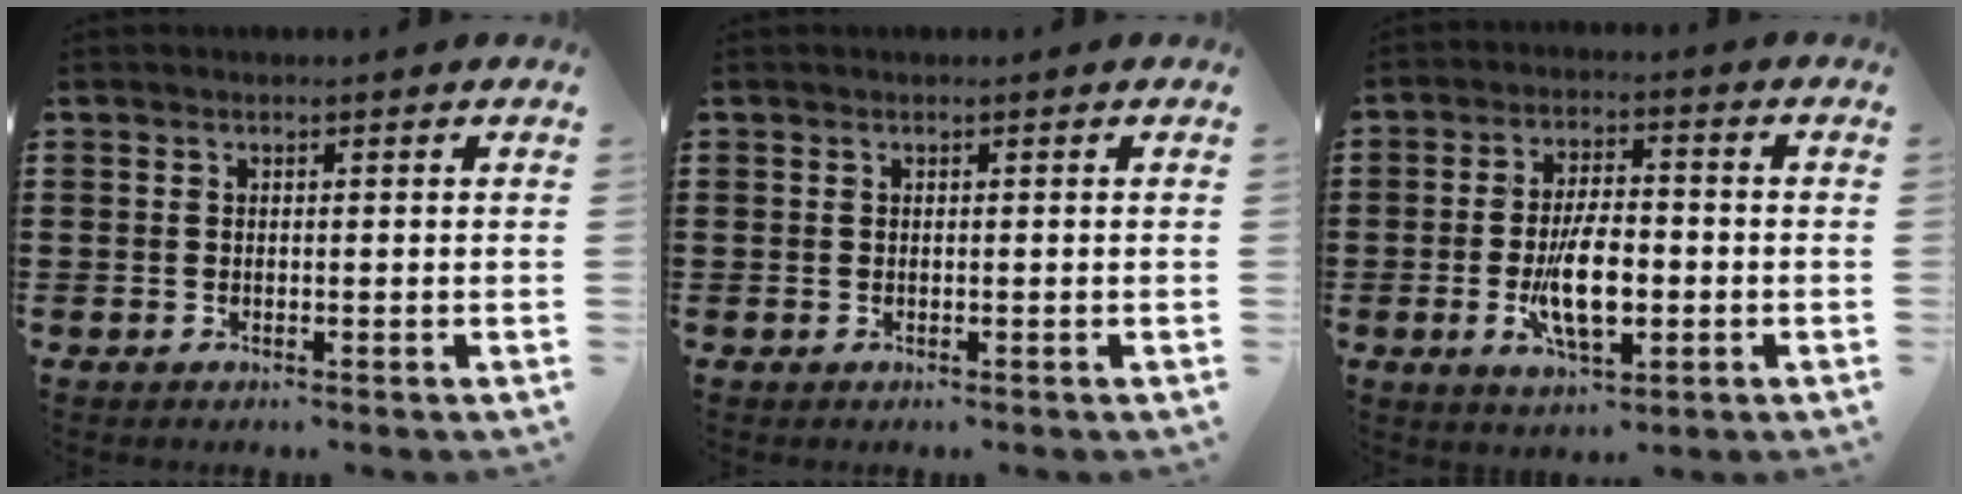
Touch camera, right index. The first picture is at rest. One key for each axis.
{"total": 0.0}
{"total": 9.4, "fx": -2.0, "fy": 4.0, "fz": 8.2, "tx": -0.163, "ty": -0.009, "tz": -0.039}